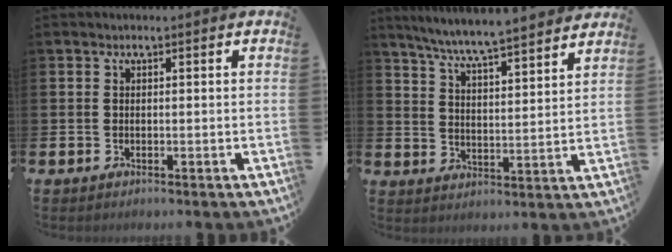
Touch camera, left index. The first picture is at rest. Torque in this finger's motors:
{"motor_torque": [0.36, -0.55, 0.95, 0.21]}